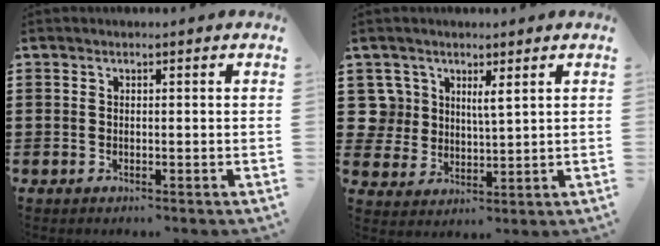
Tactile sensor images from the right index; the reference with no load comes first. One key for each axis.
{"total": 4.2, "fx": 2.5, "fy": 3.2, "fz": 0.9, "tx": -0.038, "ty": 0.012, "tz": 0.048}